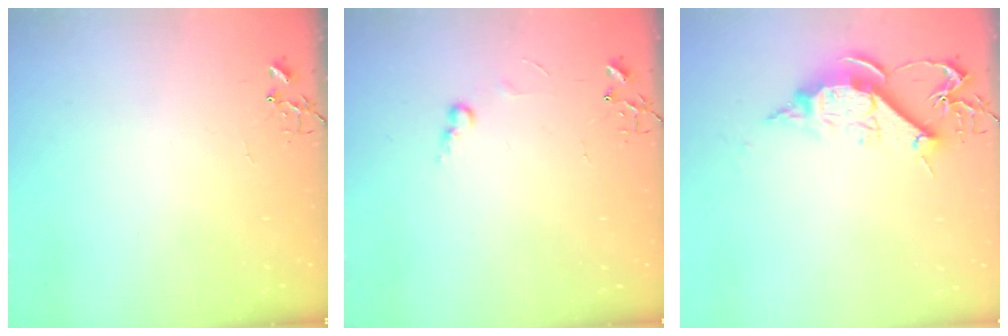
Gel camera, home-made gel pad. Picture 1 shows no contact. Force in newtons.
{"total": 5.5, "press": 5.5, "slide": 0.7}
{"total": 11.7, "press": 11.7, "slide": 0.3}